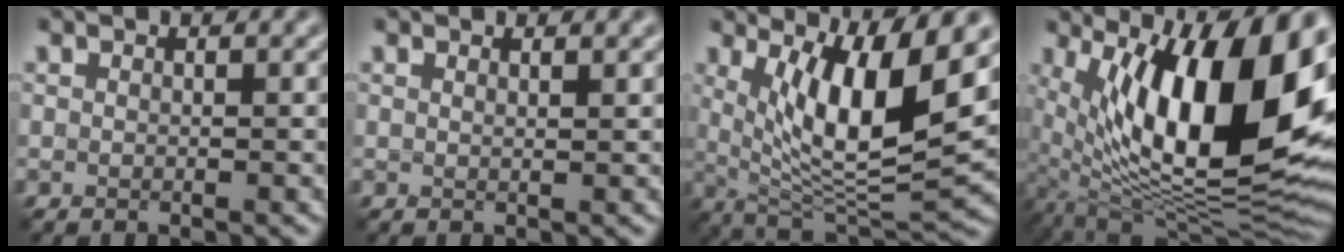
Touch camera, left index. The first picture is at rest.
{"total": 0.7, "force": [0.6, 0.0, 0.3], "torque": [-0.001, 0.001, 0.010]}
{"total": 10.2, "force": [3.1, 2.8, 9.4], "torque": [-0.151, -0.015, 0.059]}
{"total": 17.5, "force": [4.3, 7.1, 15.4], "torque": [-0.242, 0.007, 0.072]}